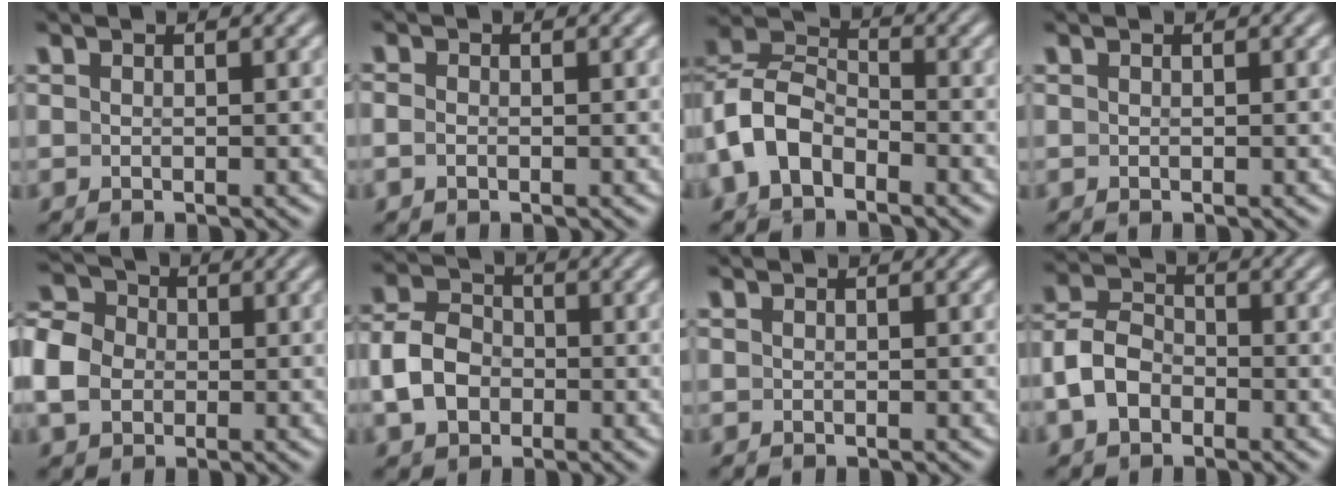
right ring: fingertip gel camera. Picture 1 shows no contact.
{"total": 0.5, "force": [-0.3, 0.1, 0.4], "torque": [-0.011, -0.001, -0.005]}
{"total": 7.8, "force": [-1.7, 6.9, 3.4], "torque": [-0.104, -0.015, -0.037]}
{"total": 0.0}
{"total": 6.5, "force": [0.7, 5.5, 3.4], "torque": [-0.077, 0.004, 0.005]}
{"total": 5.3, "force": [-0.9, 4.4, 2.7], "torque": [-0.056, -0.010, -0.011]}
{"total": 0.0}
{"total": 6.2, "force": [-1.7, 5.2, 2.9], "torque": [-0.072, -0.017, -0.025]}